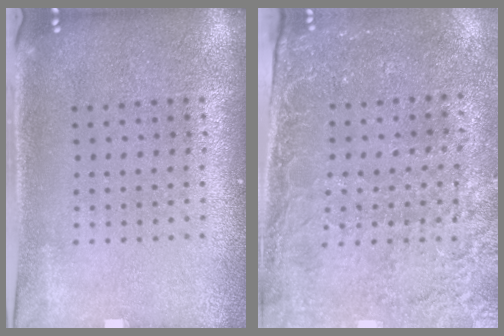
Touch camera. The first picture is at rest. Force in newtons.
{"total": 2.8, "press": 2.6, "slide": 1.1}